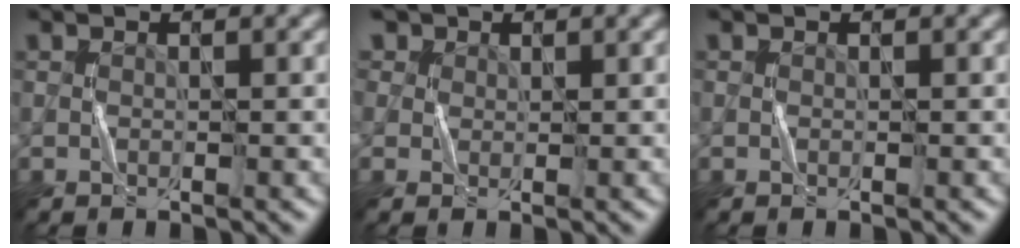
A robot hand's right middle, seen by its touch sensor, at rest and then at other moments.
{"total": 3.5, "force": [2.0, 2.6, 1.2], "torque": [-0.037, 0.006, 0.034]}
{"total": 0.0}